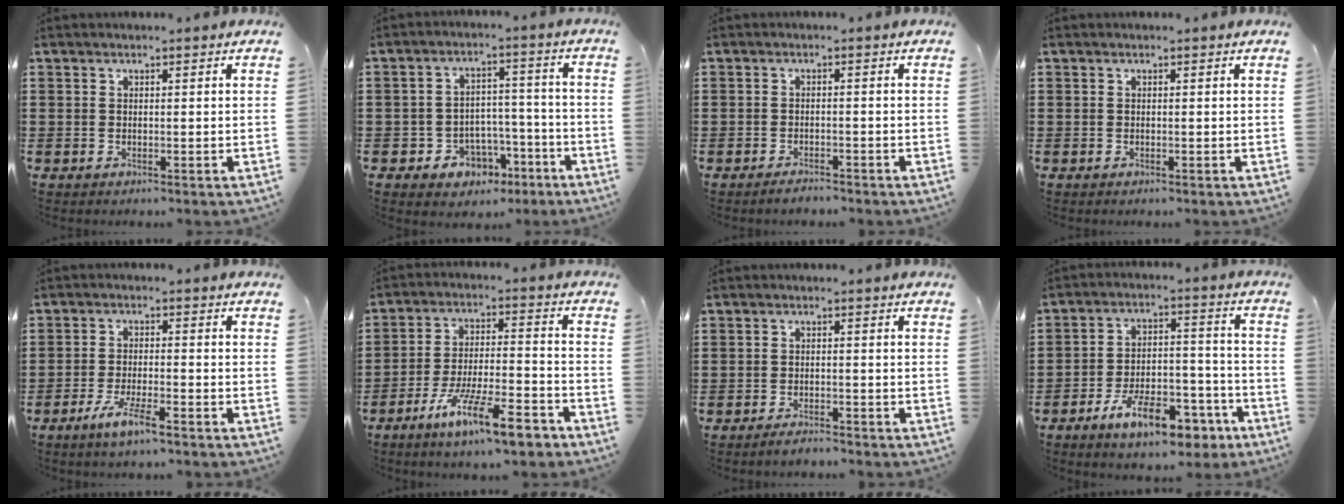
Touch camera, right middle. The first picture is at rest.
{"total": 4.9, "force": [-3.3, 3.5, 1.0], "torque": [-0.026, 0.020, -0.064]}
{"total": 1.5, "force": [-1.4, 0.1, 0.4], "torque": [-0.010, -0.002, -0.027]}
{"total": 0.0}
{"total": 5.1, "force": [-3.4, 0.6, 3.8], "torque": [-0.081, -0.007, -0.062]}
{"total": 11.6, "force": [-8.2, 2.0, 7.9], "torque": [-0.141, 0.019, -0.154]}
{"total": 1.8, "force": [-1.8, 0.1, 0.5], "torque": [-0.012, -0.001, -0.033]}
{"total": 11.2, "force": [-7.5, 4.1, 7.3], "torque": [-0.129, 0.027, -0.136]}